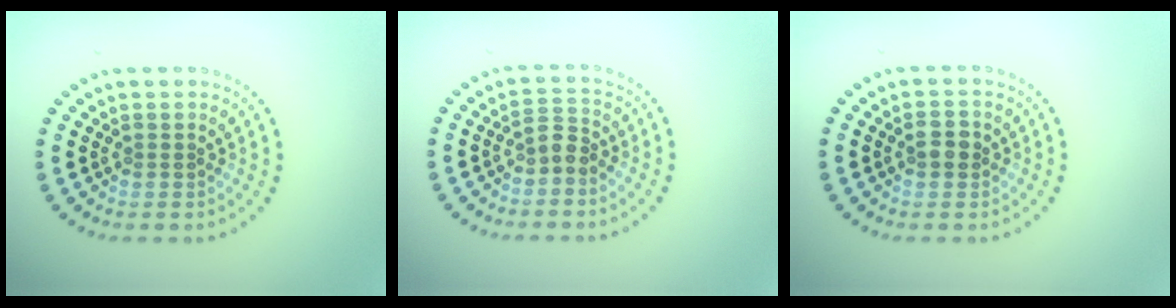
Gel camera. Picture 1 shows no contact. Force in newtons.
{"total": 1.7, "press": 1.4, "slide": 1.0}
{"total": 1.8, "press": 1.8, "slide": 0.2}